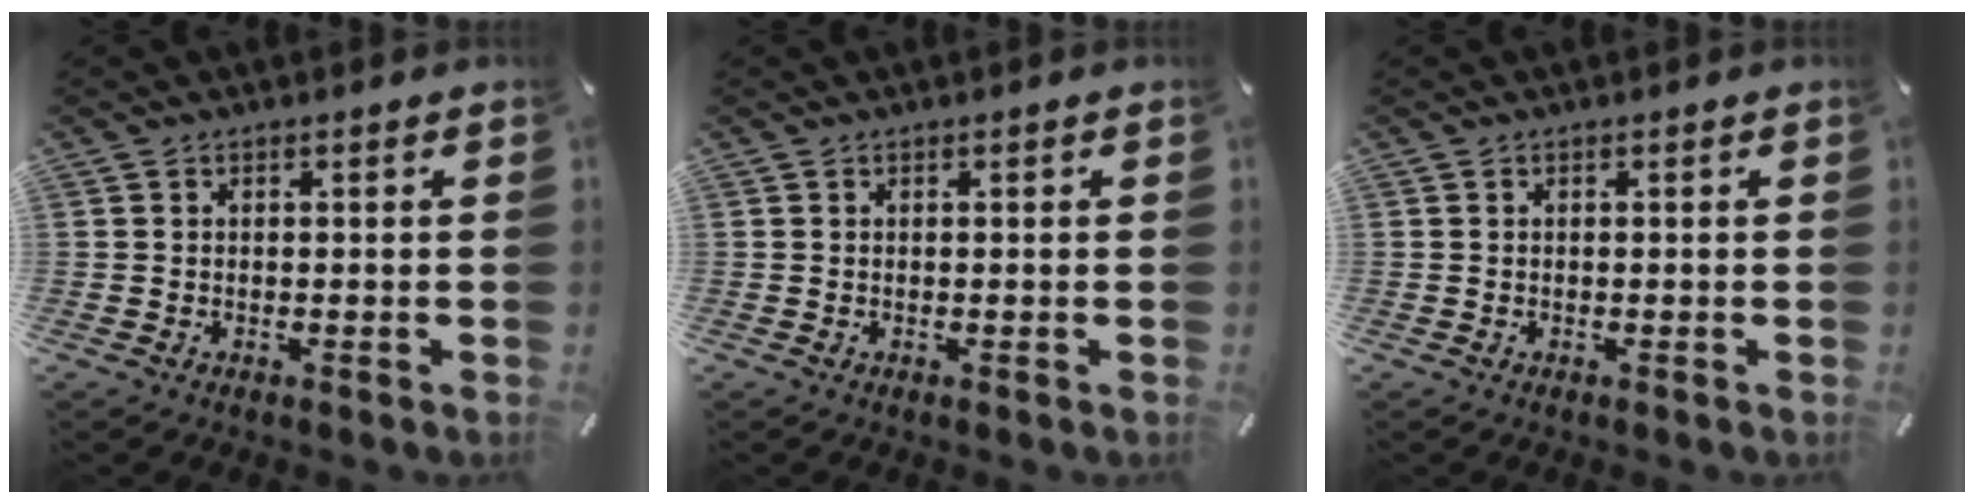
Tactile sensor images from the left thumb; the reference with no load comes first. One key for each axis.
{"total": 0.0}
{"total": 0.0}